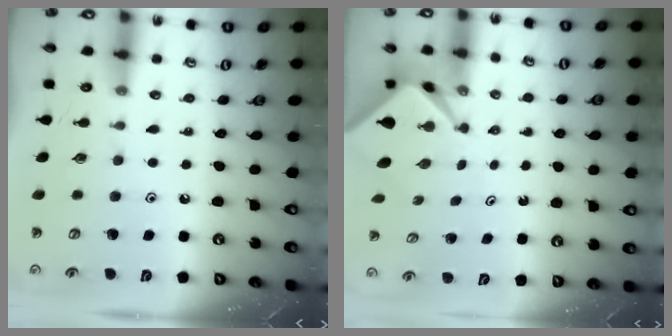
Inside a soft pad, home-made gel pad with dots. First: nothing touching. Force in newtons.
{"total": 2.5, "press": 2.5, "slide": 0.2}